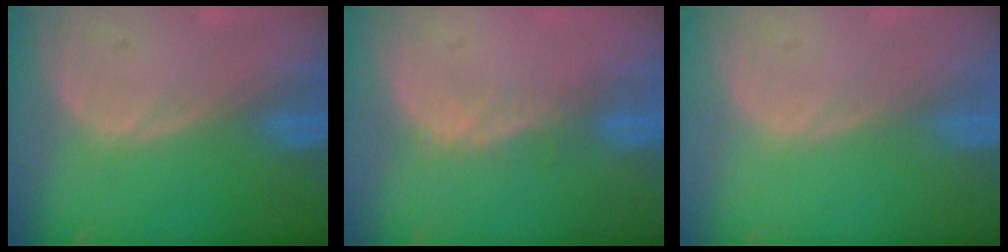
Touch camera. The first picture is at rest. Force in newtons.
{"total": 2.3, "press": 1.9, "slide": 1.4}
{"total": 0.0}